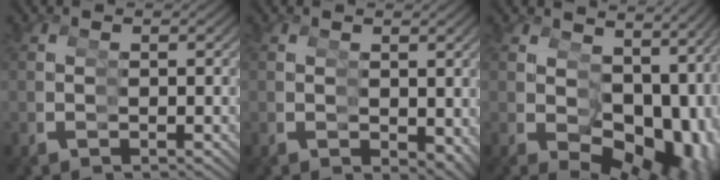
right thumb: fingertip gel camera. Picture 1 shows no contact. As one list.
[{"total": 2.2, "force": [0.2, 1.7, 1.4], "torque": [-0.008, -0.007, 0.005]}, {"total": 8.9, "force": [-0.5, 6.2, 6.5], "torque": [-0.085, -0.031, 0.010]}]